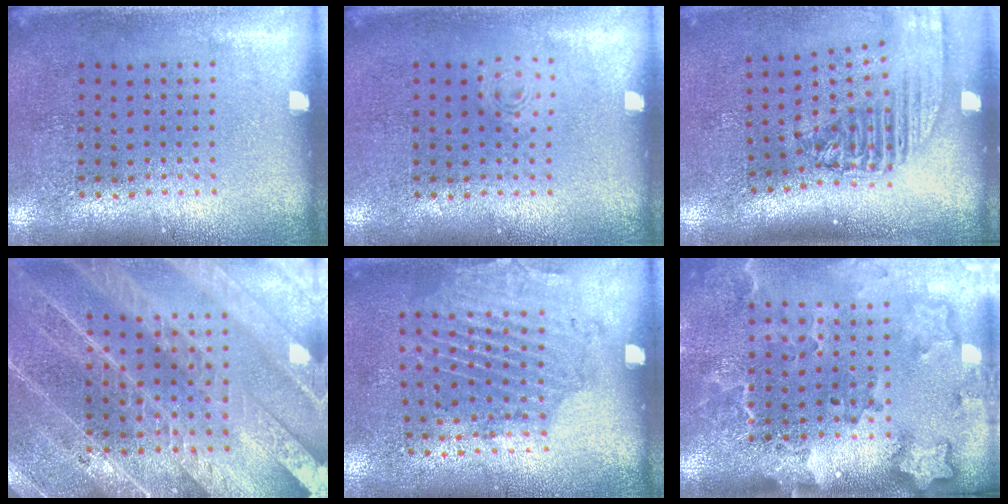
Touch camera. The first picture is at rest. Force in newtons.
{"total": 0.7, "press": 0.6, "slide": 0.2}
{"total": 2.1, "press": 1.7, "slide": 1.3}
{"total": 4.4, "press": 3.9, "slide": 2.0}
{"total": 1.8, "press": 1.2, "slide": 1.4}
{"total": 3.0, "press": 2.3, "slide": 1.9}